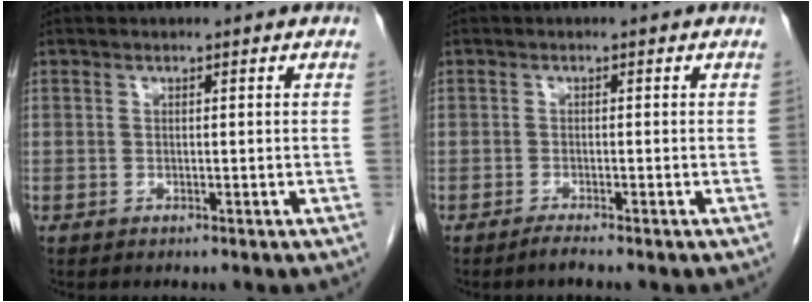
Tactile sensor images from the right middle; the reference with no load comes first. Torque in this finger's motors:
{"motor_torque": [0.11, -0.08, 0.03, 0.00]}